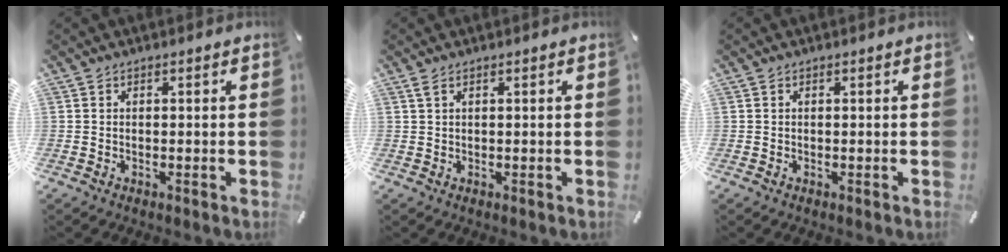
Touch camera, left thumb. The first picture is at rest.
{"total": 1.1, "force": [0.6, 0.2, 0.9], "torque": [-0.019, 0.001, 0.009]}
{"total": 0.0}